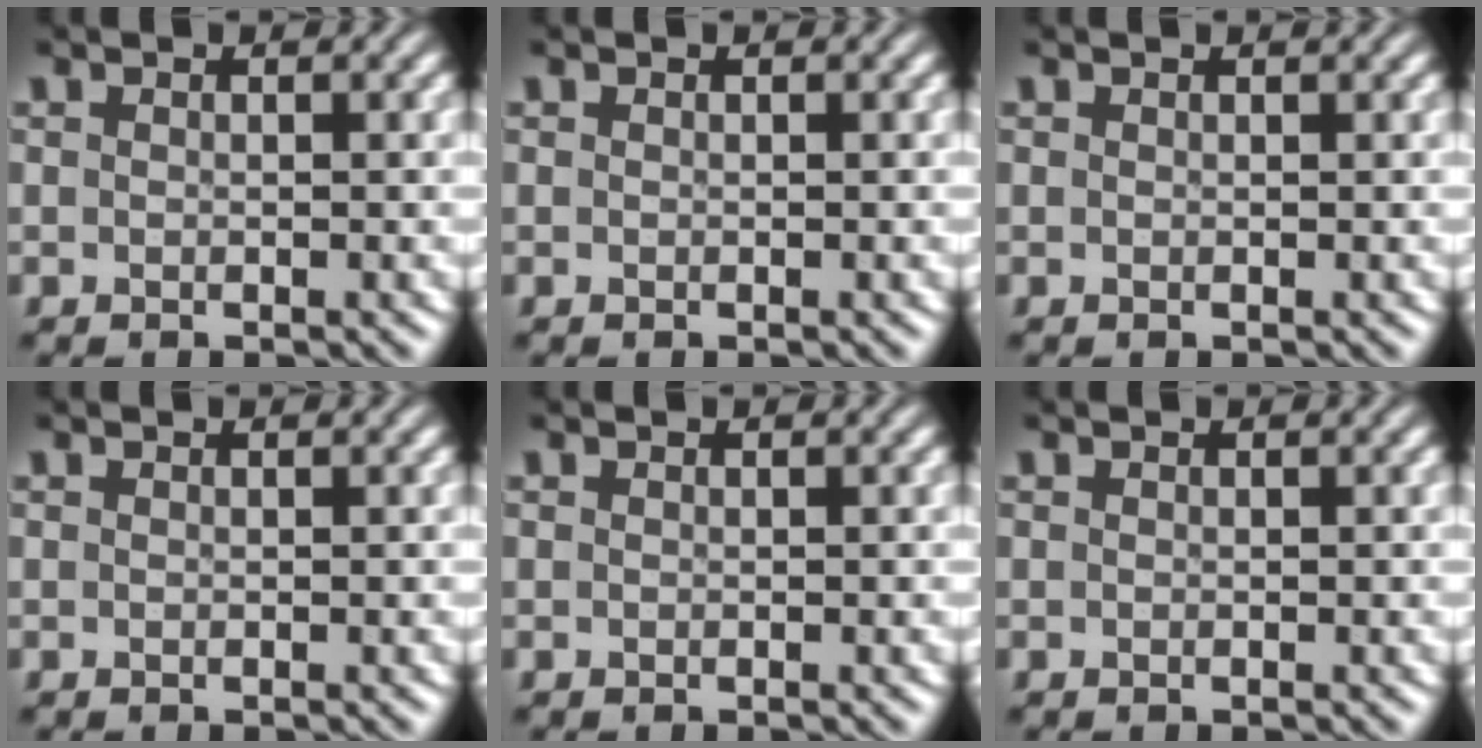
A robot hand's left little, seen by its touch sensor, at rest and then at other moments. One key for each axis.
{"total": 0.0}
{"total": 0.6, "fx": 0.5, "fy": 0.2, "fz": 0.3, "tx": -0.002, "ty": 0.001, "tz": 0.006}
{"total": 0.0}
{"total": 0.0}
{"total": 0.0}